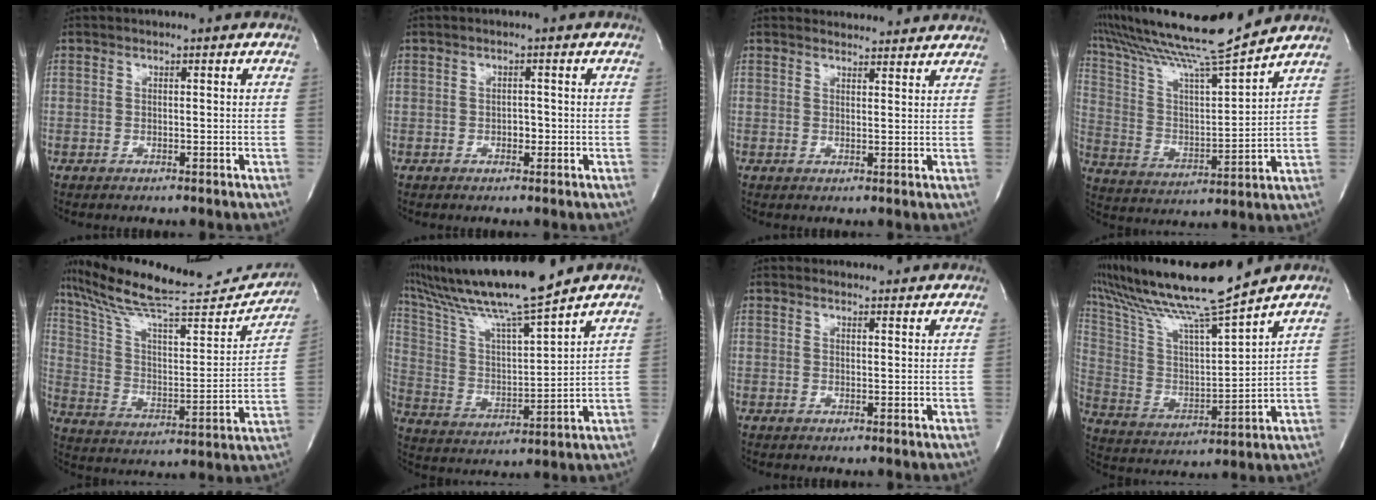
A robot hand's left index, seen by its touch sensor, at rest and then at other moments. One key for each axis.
{"total": 1.2, "fx": -0.4, "fy": 0.8, "fz": 0.8, "tx": -0.012, "ty": 0.003, "tz": -0.006}
{"total": 7.4, "fx": 7.2, "fy": 1.7, "fz": 0.8, "tx": -0.003, "ty": 0.012, "tz": 0.074}
{"total": 17.7, "fx": 16.2, "fy": -1.3, "fz": 6.9, "tx": -0.138, "ty": -0.024, "tz": 0.276}
{"total": 26.2, "fx": 24.1, "fy": 3.4, "fz": 9.9, "tx": -0.168, "ty": -0.037, "tz": 0.348}
{"total": 18.4, "fx": 15.7, "fy": -0.2, "fz": 9.7, "tx": -0.184, "ty": 0.009, "tz": 0.278}
{"total": 4.3, "fx": 4.1, "fy": 1.2, "fz": 0.4, "tx": -0.009, "ty": 0.011, "tz": 0.045}
{"total": 18.4, "fx": 16.1, "fy": -1.0, "fz": 8.8, "tx": -0.181, "ty": -0.009, "tz": 0.287}